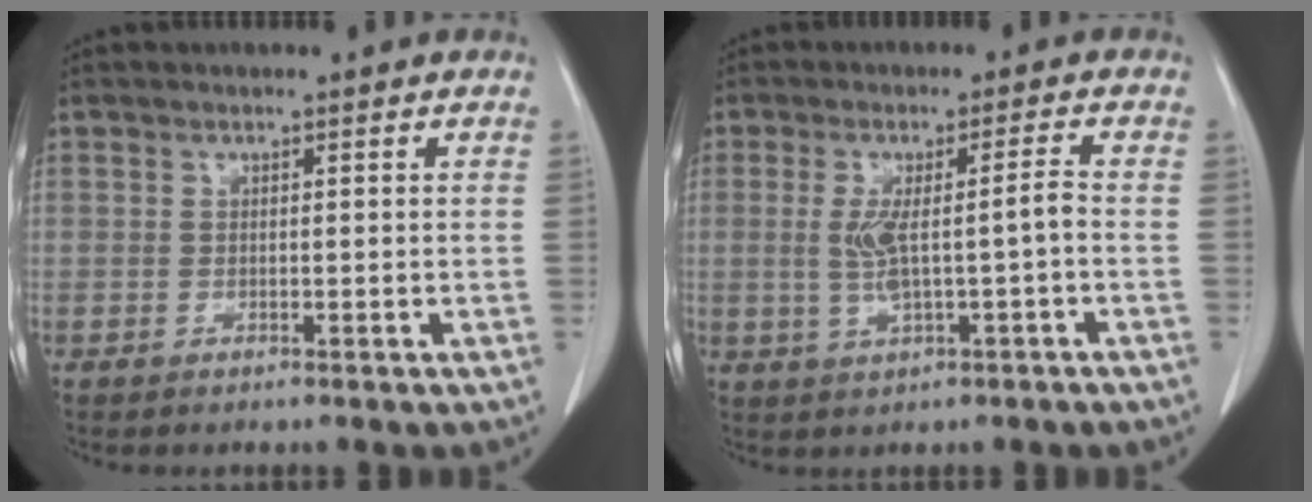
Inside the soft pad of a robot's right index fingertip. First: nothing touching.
{"total": 6.2, "force": [-0.5, 0.5, 6.1], "torque": [-0.118, 0.009, -0.001]}